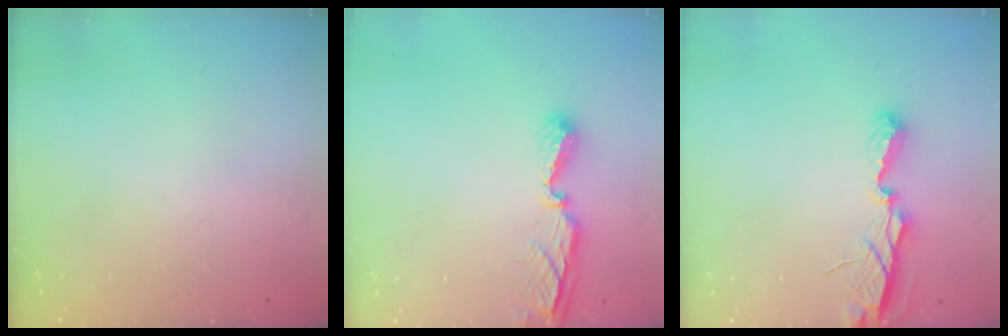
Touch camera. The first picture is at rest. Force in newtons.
{"total": 8.0, "press": 7.9, "slide": 1.0}
{"total": 6.6, "press": 6.6, "slide": 0.2}